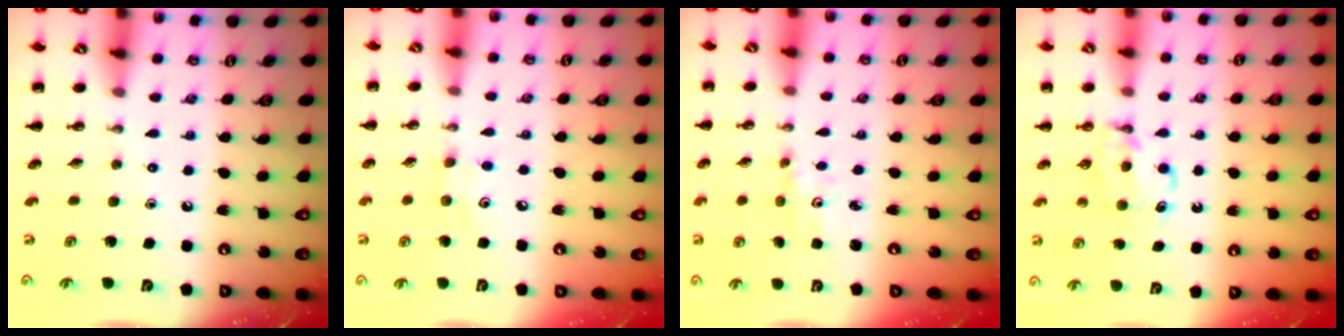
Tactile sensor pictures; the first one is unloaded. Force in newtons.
{"total": 4.4, "press": 4.3, "slide": 0.9}
{"total": 2.1, "press": 2.0, "slide": 0.6}
{"total": 5.7, "press": 5.5, "slide": 1.5}